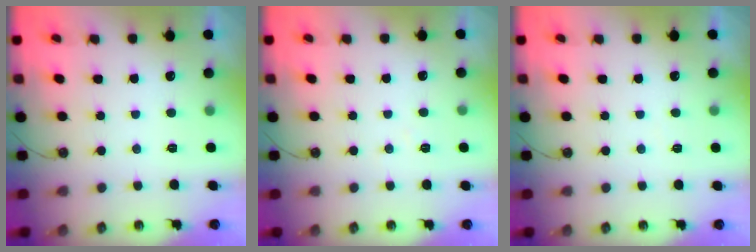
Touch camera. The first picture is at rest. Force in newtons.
{"total": 3.1, "press": 3.1, "slide": 0.6}
{"total": 3.2, "press": 3.1, "slide": 0.5}